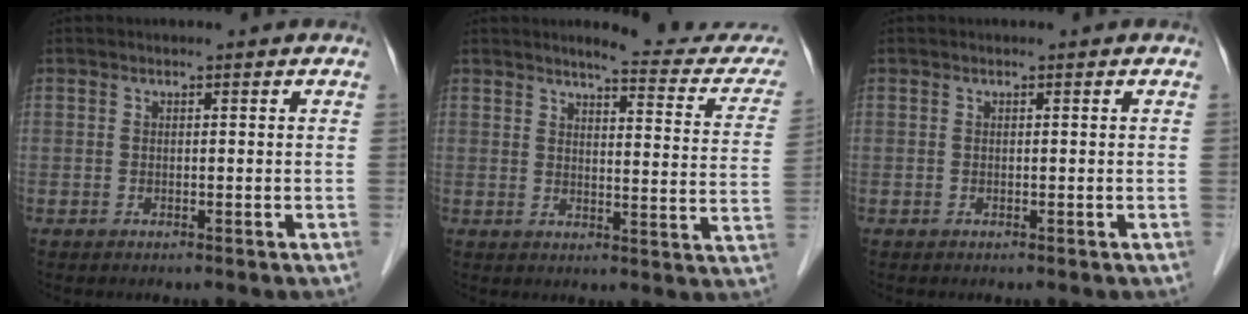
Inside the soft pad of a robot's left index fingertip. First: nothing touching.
{"total": 13.5, "force": [12.7, 1.3, 4.5], "torque": [-0.037, -0.049, 0.128]}
{"total": 0.0}